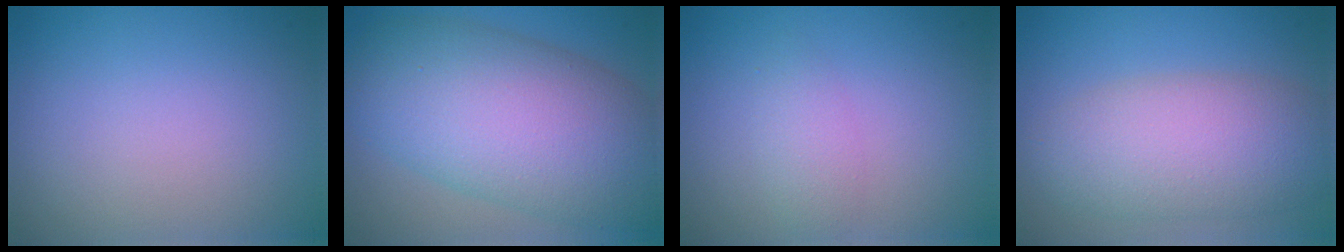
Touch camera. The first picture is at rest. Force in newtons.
{"total": 12.0, "press": 11.9, "slide": 0.6}
{"total": 1.6, "press": 1.6, "slide": 0.0}
{"total": 6.6, "press": 6.6, "slide": 0.4}